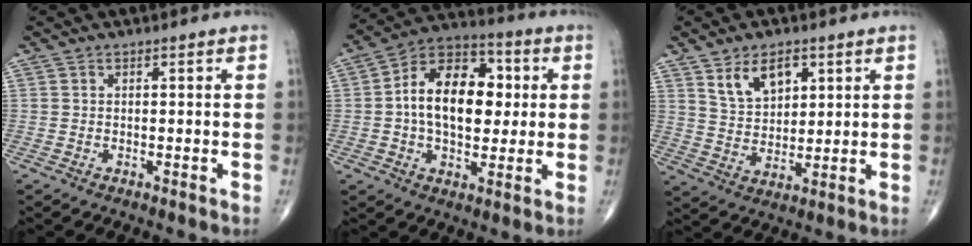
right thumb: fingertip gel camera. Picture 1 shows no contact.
{"total": 16.8, "force": [1.5, 10.5, 13.1], "torque": [-0.181, 0.022, 0.015]}
{"total": 8.5, "force": [4.3, 5.1, 5.3], "torque": [-0.071, -0.024, 0.084]}